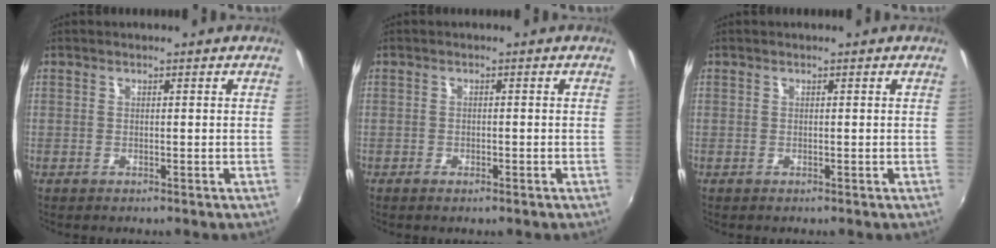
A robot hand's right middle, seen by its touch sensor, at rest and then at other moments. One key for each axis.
{"total": 1.6, "fx": -1.1, "fy": 0.7, "fz": 0.8, "tx": -0.016, "ty": -0.006, "tz": -0.021}
{"total": 0.0}